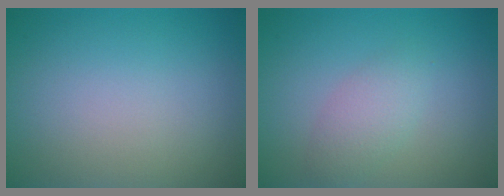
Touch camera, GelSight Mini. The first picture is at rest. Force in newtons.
{"total": 2.2, "press": 2.2, "slide": 0.0}